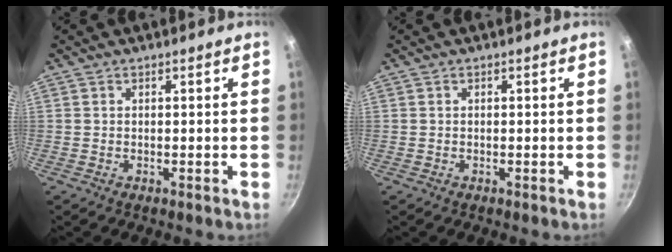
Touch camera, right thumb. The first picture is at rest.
{"total": 0.0}